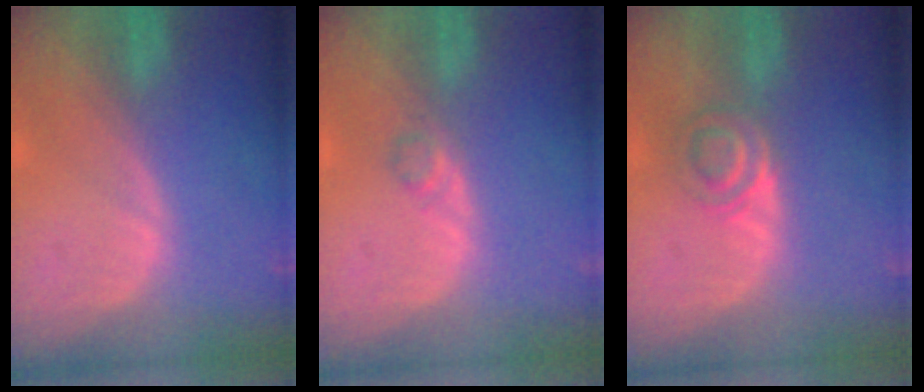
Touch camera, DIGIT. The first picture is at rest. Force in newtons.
{"total": 1.4, "press": 1.4, "slide": 0.1}
{"total": 4.0, "press": 3.9, "slide": 0.8}